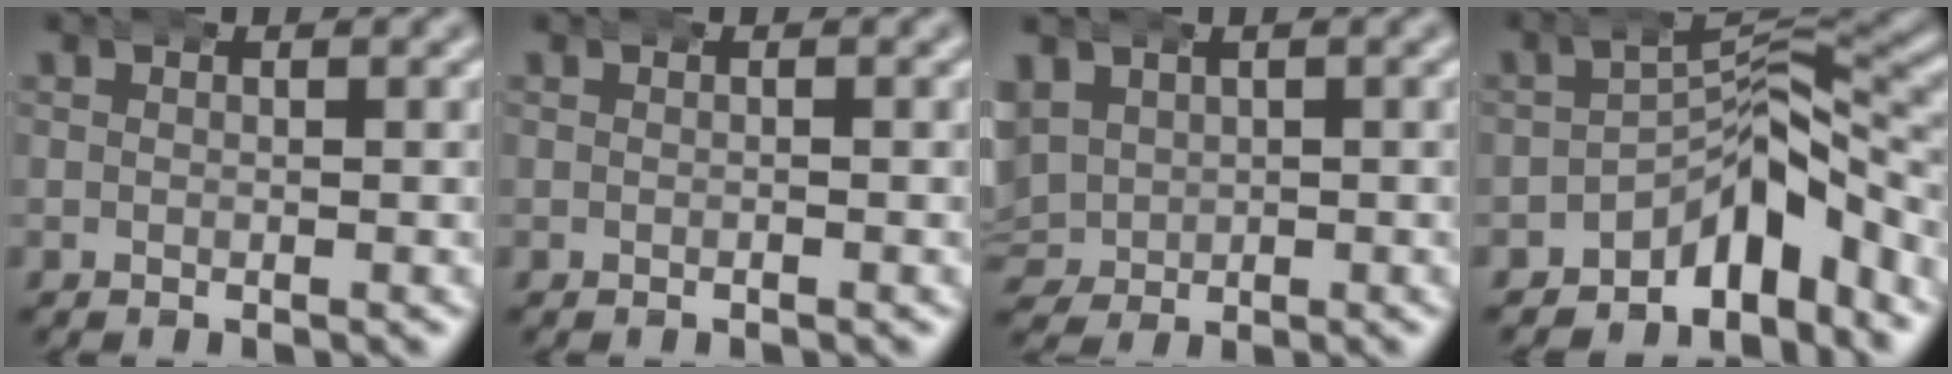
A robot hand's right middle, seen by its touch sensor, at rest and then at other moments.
{"total": 0.0}
{"total": 4.9, "force": [0.4, 4.5, 2.0], "torque": [-0.083, -0.027, 0.025]}
{"total": 6.1, "force": [-4.0, 2.2, 4.0], "torque": [-0.046, 0.012, -0.067]}